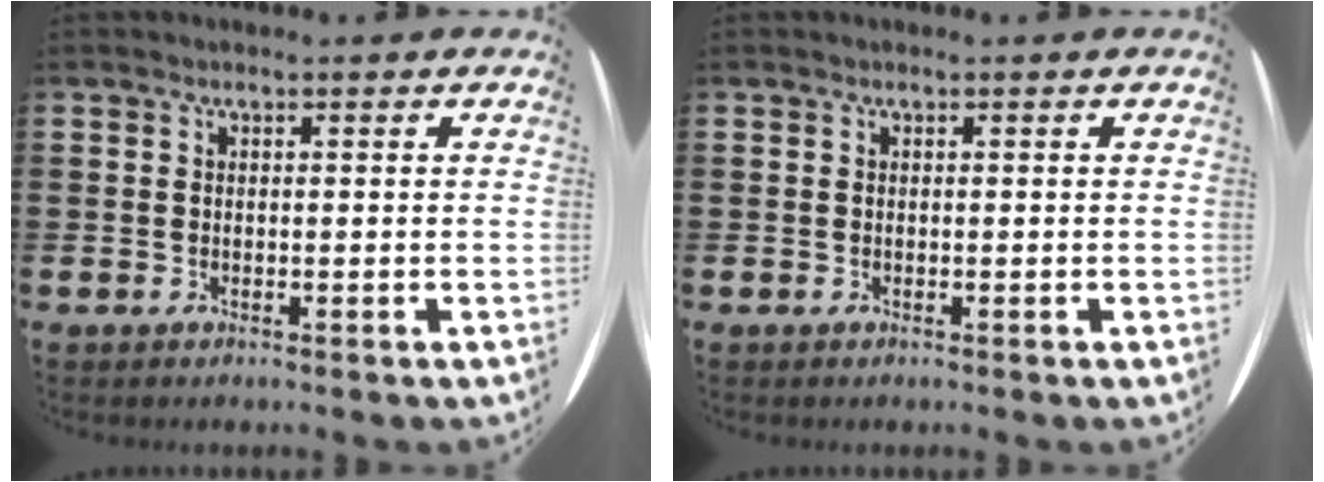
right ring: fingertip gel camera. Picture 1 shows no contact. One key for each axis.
{"total": 0.0}